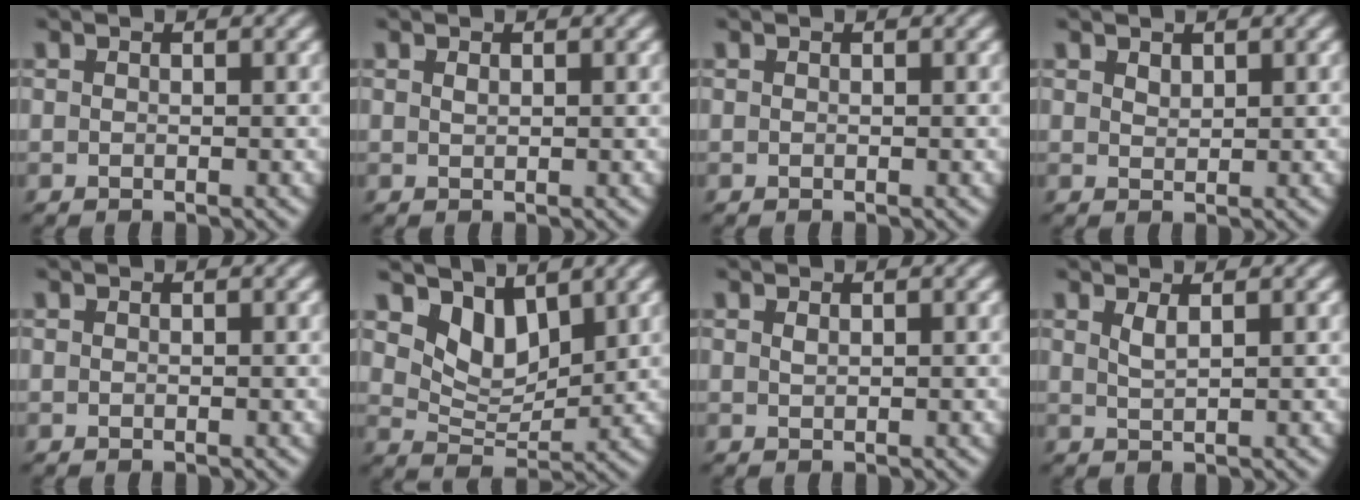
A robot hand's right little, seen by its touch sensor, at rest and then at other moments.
{"total": 0.6, "force": [0.1, -0.6, 0.1], "torque": [0.002, -0.007, 0.009]}
{"total": 0.0}
{"total": 1.1, "force": [0.9, -0.6, 0.1], "torque": [0.008, -0.007, 0.027]}
{"total": 0.0}
{"total": 6.4, "force": [2.6, 4.2, 4.0], "torque": [-0.072, -0.015, 0.044]}
{"total": 0.7, "force": [0.1, -0.7, 0.1], "torque": [0.002, -0.006, 0.010]}
{"total": 1.3, "force": [0.6, -0.9, 0.7], "torque": [-0.008, -0.008, 0.022]}